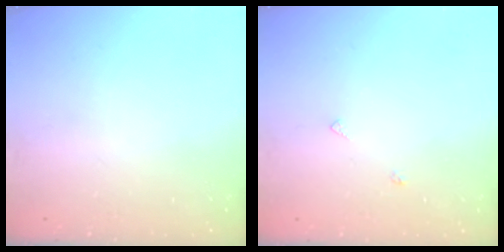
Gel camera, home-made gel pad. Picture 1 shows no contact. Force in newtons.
{"total": 4.4, "press": 4.4, "slide": 0.4}